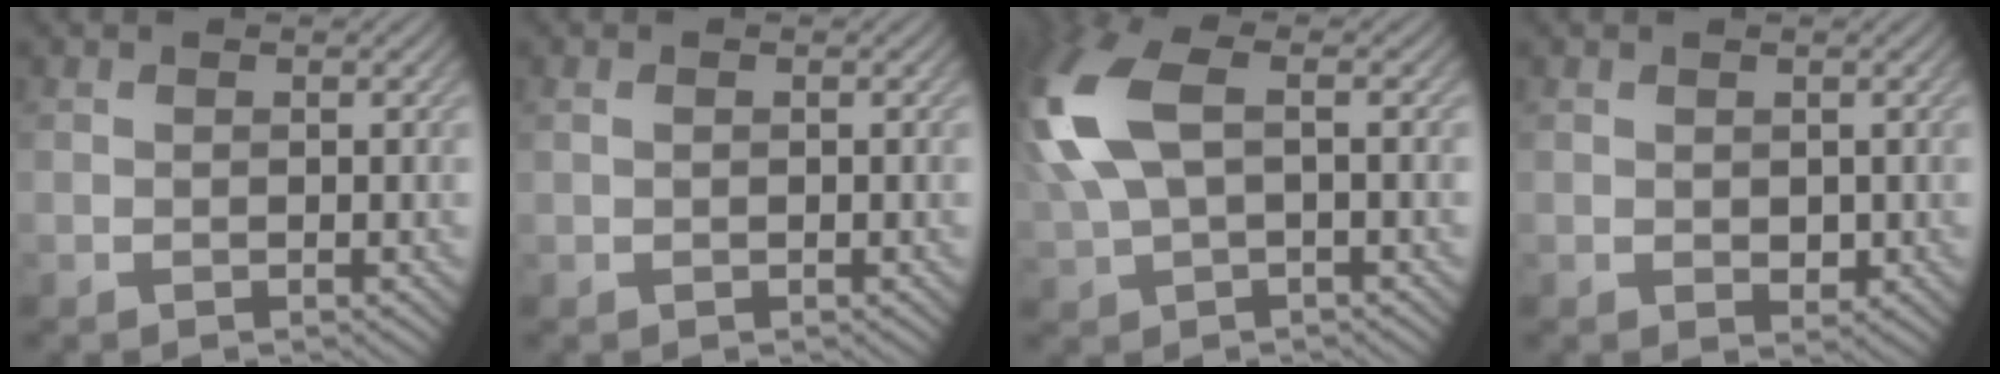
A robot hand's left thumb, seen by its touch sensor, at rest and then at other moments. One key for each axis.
{"total": 0.6, "fx": 0.1, "fy": 0.3, "fz": 0.5, "tx": -0.010, "ty": 0.004, "tz": 0.002}
{"total": 10.3, "fx": 1.7, "fy": 4.9, "fz": 9.0, "tx": -0.249, "ty": 0.016, "tz": 0.028}
{"total": 1.1, "fx": 0.2, "fy": 0.8, "fz": 0.6, "tx": -0.014, "ty": -0.006, "tz": 0.008}